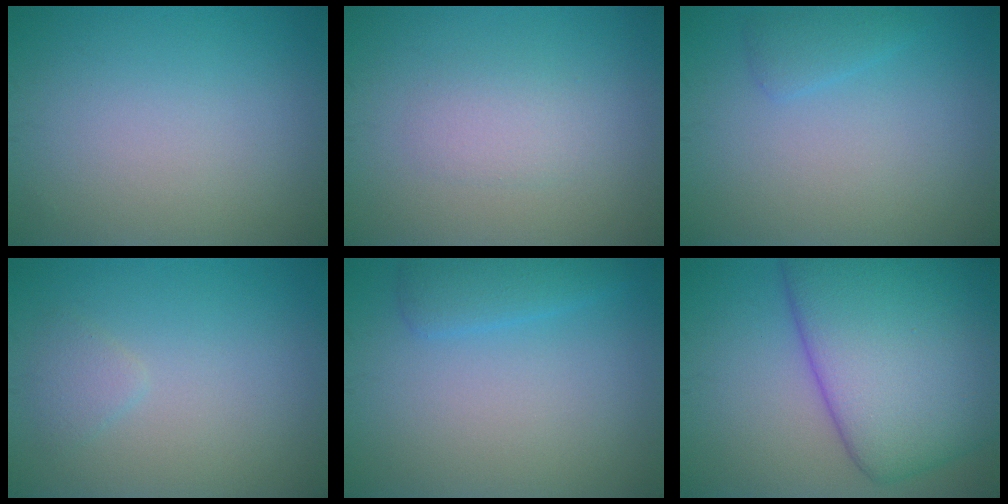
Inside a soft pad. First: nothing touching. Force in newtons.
{"total": 1.8, "press": 1.8, "slide": 0.1}
{"total": 1.4, "press": 1.4, "slide": 0.1}
{"total": 1.2, "press": 1.2, "slide": 0.1}
{"total": 2.2, "press": 2.2, "slide": 0.0}
{"total": 13.6, "press": 13.6, "slide": 0.4}